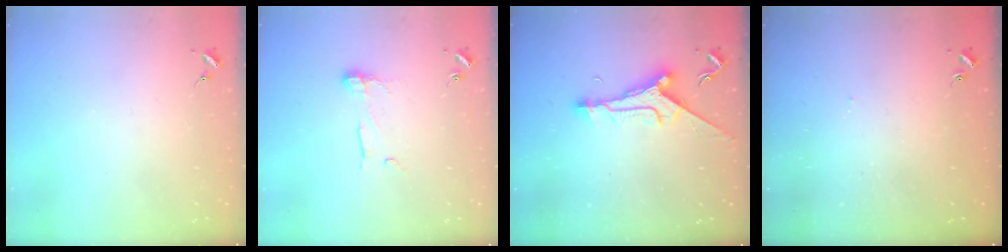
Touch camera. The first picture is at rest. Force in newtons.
{"total": 6.7, "press": 6.7, "slide": 0.1}
{"total": 9.6, "press": 9.6, "slide": 0.8}
{"total": 2.7, "press": 2.7, "slide": 0.1}